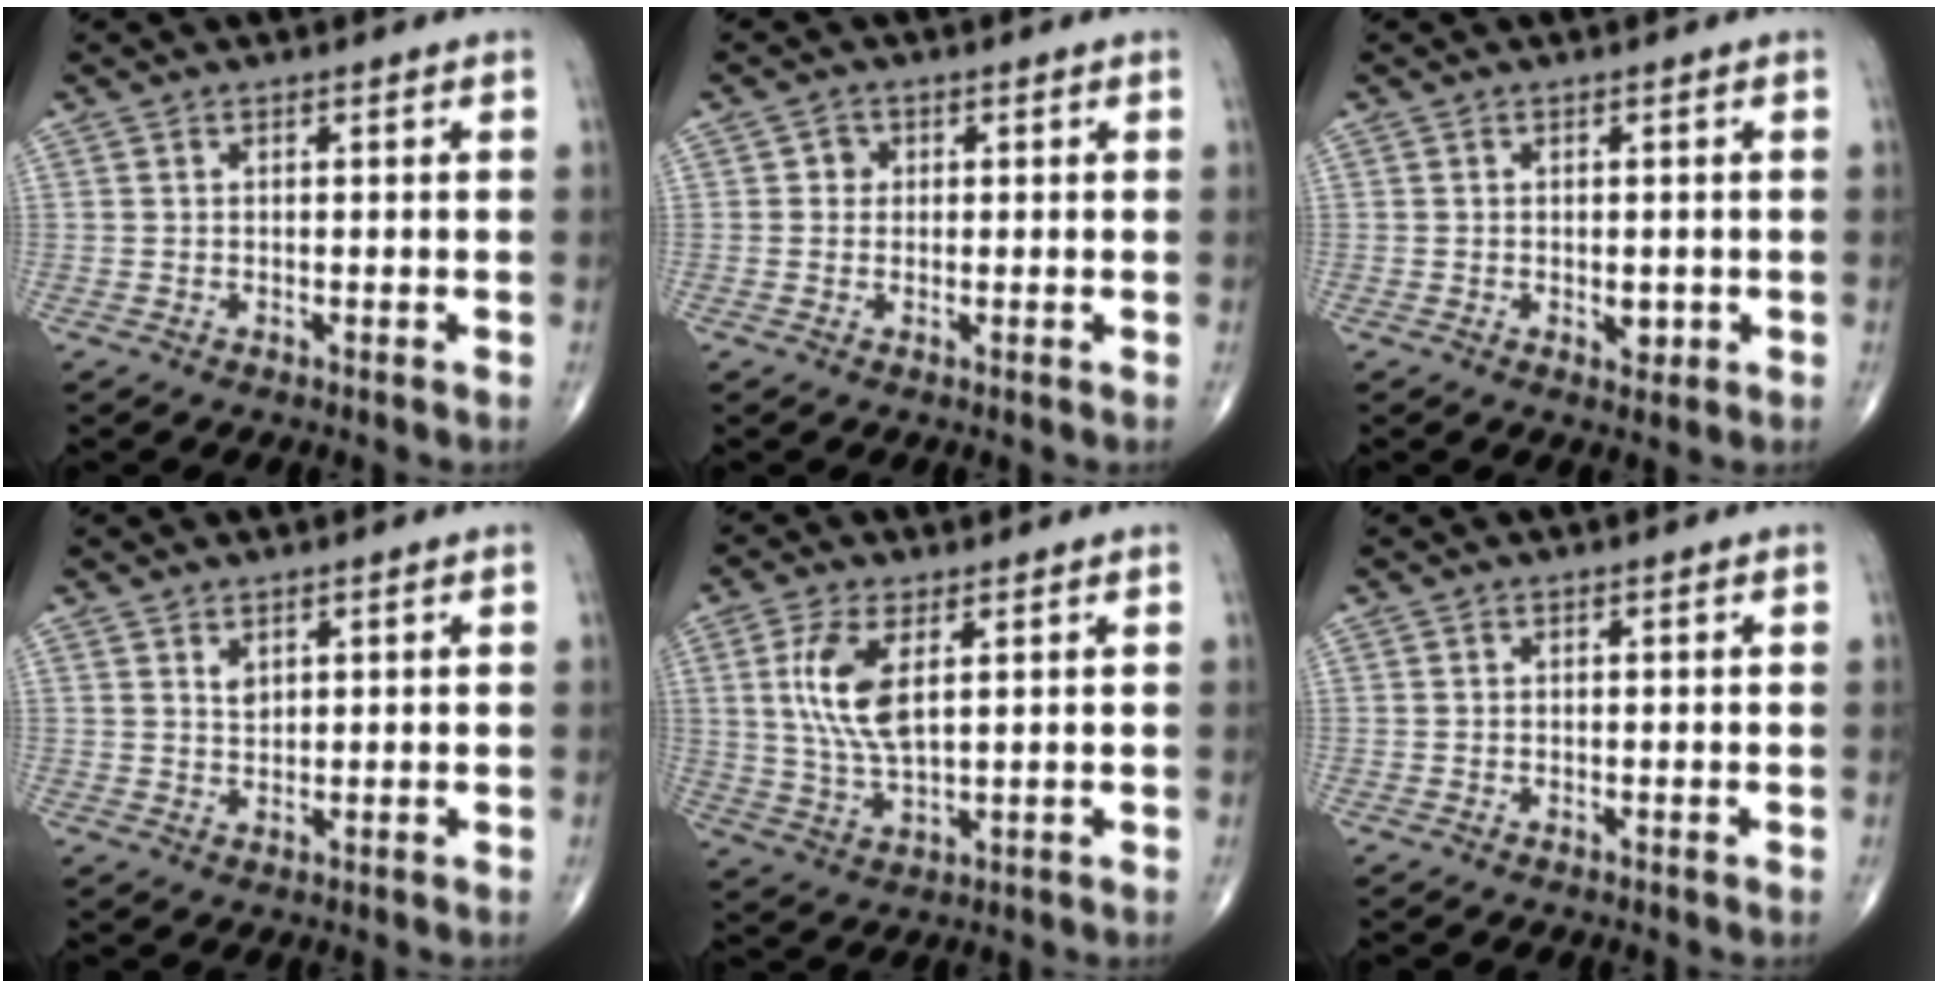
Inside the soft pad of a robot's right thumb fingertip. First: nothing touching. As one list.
[{"total": 1.8, "force": [0.2, 1.7, 0.6], "torque": [0.003, 0.004, -0.002]}, {"total": 2.4, "force": [-0.4, 1.5, 1.9], "torque": [-0.016, -0.002, -0.003]}, {"total": 1.7, "force": [1.1, 1.0, 1.0], "torque": [-0.012, -0.007, 0.024]}, {"total": 9.3, "force": [2.5, 3.9, 8.1], "torque": [-0.176, -0.011, 0.054]}, {"total": 0.0}]